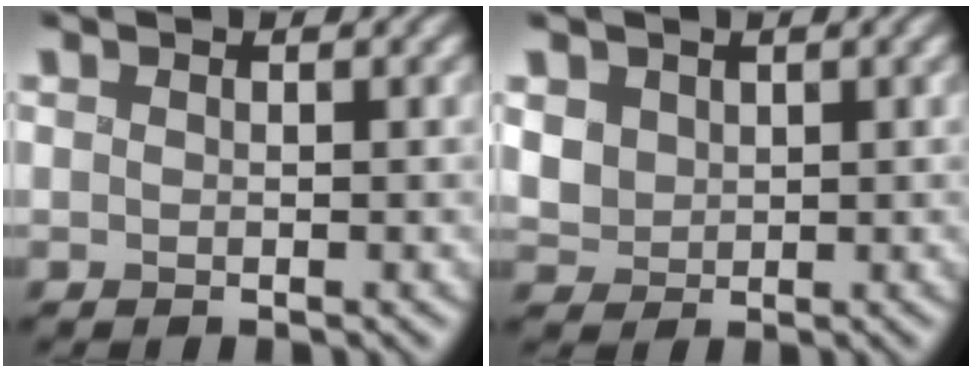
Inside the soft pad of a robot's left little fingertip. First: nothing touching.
{"total": 2.4, "force": [0.5, 2.0, 1.1], "torque": [-0.031, 0.000, 0.010]}